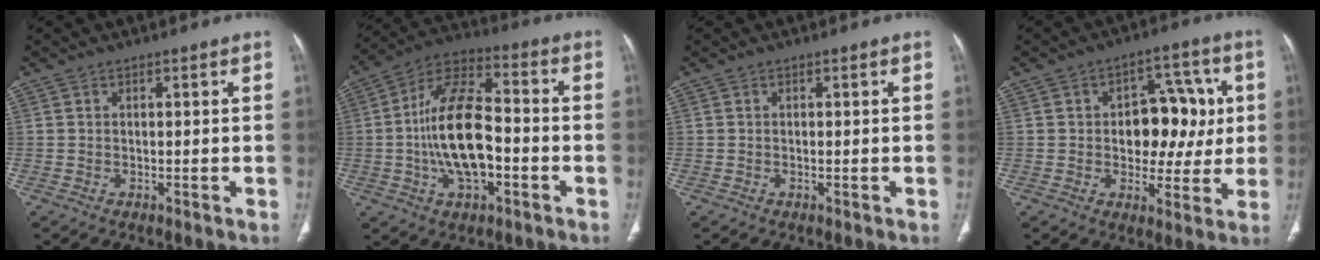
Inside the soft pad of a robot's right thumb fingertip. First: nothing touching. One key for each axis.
{"total": 17.0, "fx": -2.6, "fy": 8.5, "fz": 14.5, "tx": -0.260, "ty": 0.035, "tz": -0.051}
{"total": 0.0}
{"total": 13.0, "fx": 1.0, "fy": 8.6, "fz": 9.6, "tx": -0.071, "ty": 0.020, "tz": 0.018}